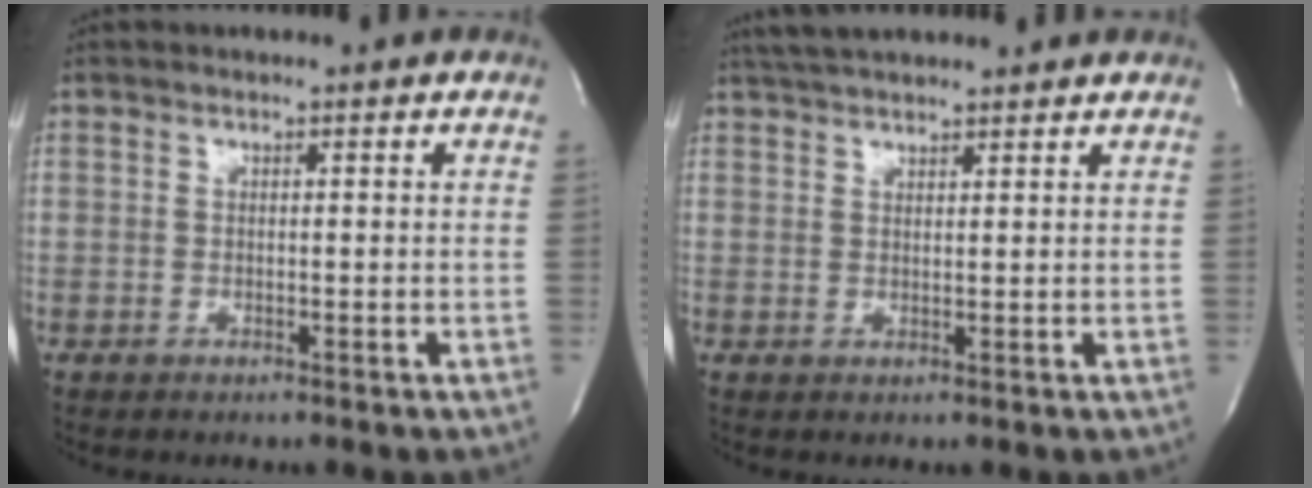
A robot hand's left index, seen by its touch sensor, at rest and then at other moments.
{"total": 8.5, "force": [7.6, 1.2, 3.6], "torque": [-0.064, 0.037, 0.115]}